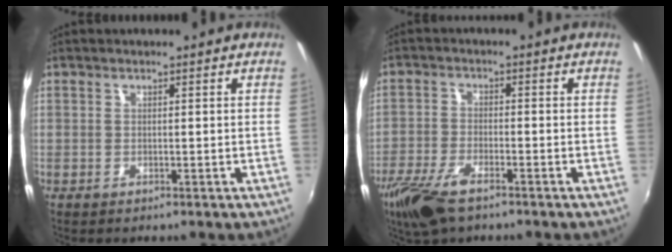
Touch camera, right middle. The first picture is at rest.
{"total": 9.5, "force": [-6.4, 3.1, 6.2], "torque": [-0.153, -0.024, -0.127]}